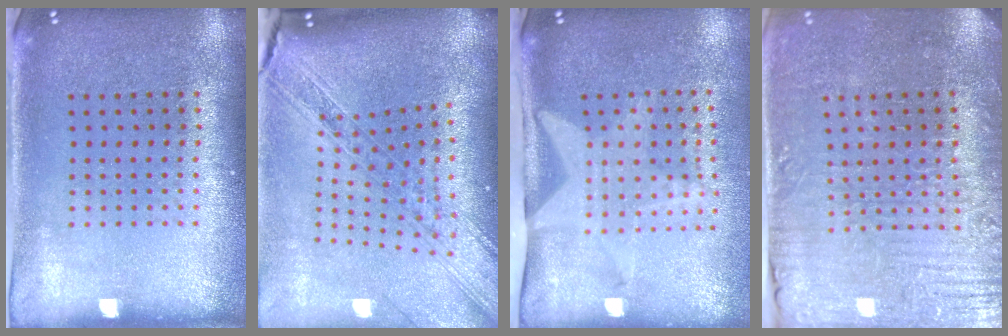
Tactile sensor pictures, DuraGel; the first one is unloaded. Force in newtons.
{"total": 2.5, "press": 2.1, "slide": 1.4}
{"total": 2.0, "press": 1.5, "slide": 1.3}
{"total": 3.9, "press": 3.8, "slide": 0.8}